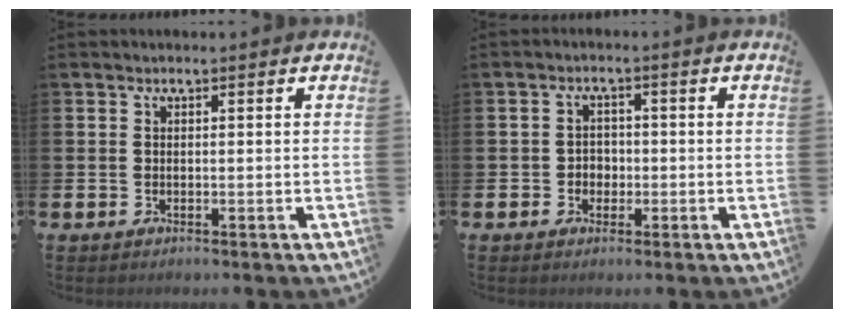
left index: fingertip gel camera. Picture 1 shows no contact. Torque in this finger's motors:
{"motor_torque": [-0.03, 0.10, 0.01, 0.00]}